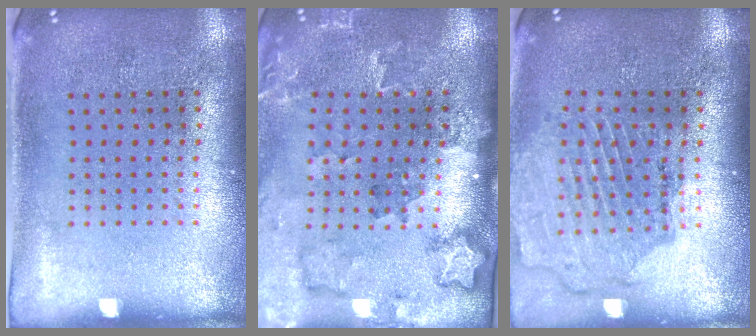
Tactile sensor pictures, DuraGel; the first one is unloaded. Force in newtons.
{"total": 1.8, "press": 1.7, "slide": 0.4}
{"total": 1.6, "press": 1.6, "slide": 0.2}